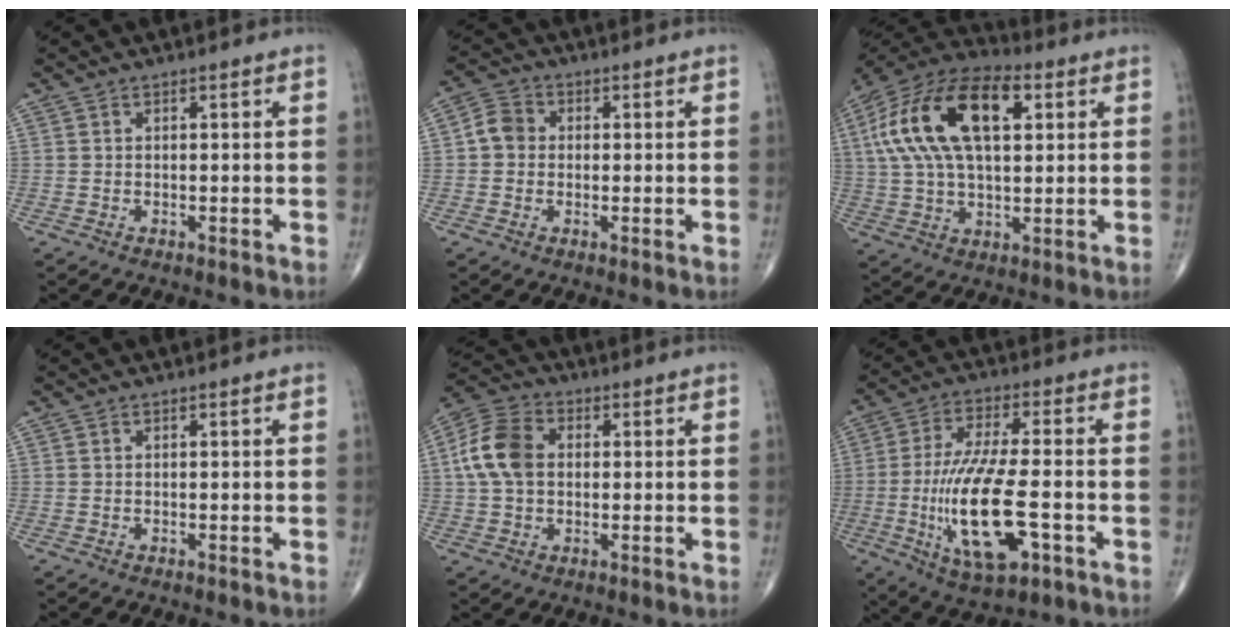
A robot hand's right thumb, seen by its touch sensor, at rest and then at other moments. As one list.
[{"total": 4.4, "force": [0.1, 3.9, 2.1], "torque": [-0.031, 0.011, -0.007]}, {"total": 22.0, "force": [6.0, 11.1, 18.0], "torque": [-0.342, 0.020, 0.097]}, {"total": 0.0}, {"total": 10.4, "force": [1.2, 7.3, 7.3], "torque": [-0.144, 0.021, 0.017]}, {"total": 17.1, "force": [-4.2, 5.5, 15.6], "torque": [-0.317, 0.003, -0.065]}]